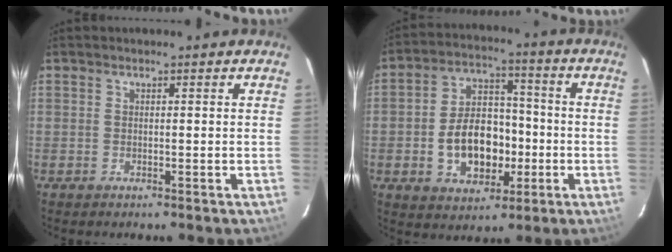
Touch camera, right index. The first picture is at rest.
{"total": 12.8, "force": [-3.0, 8.7, 8.9], "torque": [-0.178, 0.026, -0.034]}